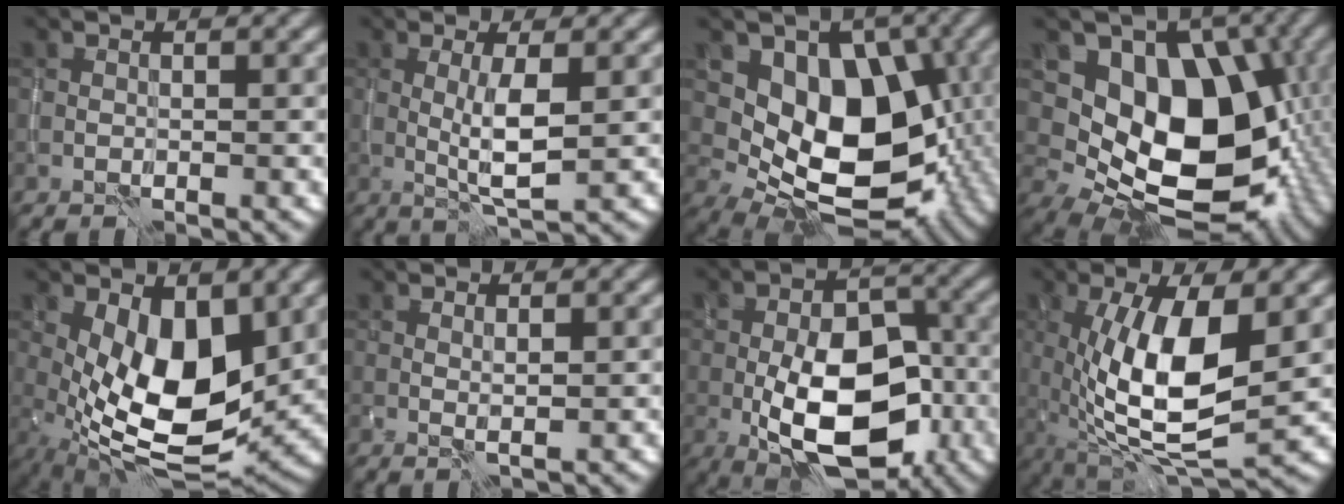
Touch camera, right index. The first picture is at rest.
{"total": 3.6, "force": [0.2, 0.6, 3.6], "torque": [-0.072, -0.002, 0.003]}
{"total": 12.5, "force": [0.5, 8.5, 9.1], "torque": [-0.123, -0.022, 0.011]}
{"total": 14.0, "force": [0.2, 9.8, 10.1], "torque": [-0.136, -0.025, 0.003]}
{"total": 9.1, "force": [0.6, 4.5, 7.9], "torque": [-0.148, -0.012, 0.015]}
{"total": 0.8, "force": [0.4, -0.1, 0.7], "torque": [-0.015, -0.003, 0.008]}
{"total": 11.6, "force": [-3.3, 6.4, 9.1], "torque": [-0.149, -0.012, -0.057]}
{"total": 10.7, "force": [0.0, 3.9, 10.0], "torque": [-0.189, -0.010, -0.002]}